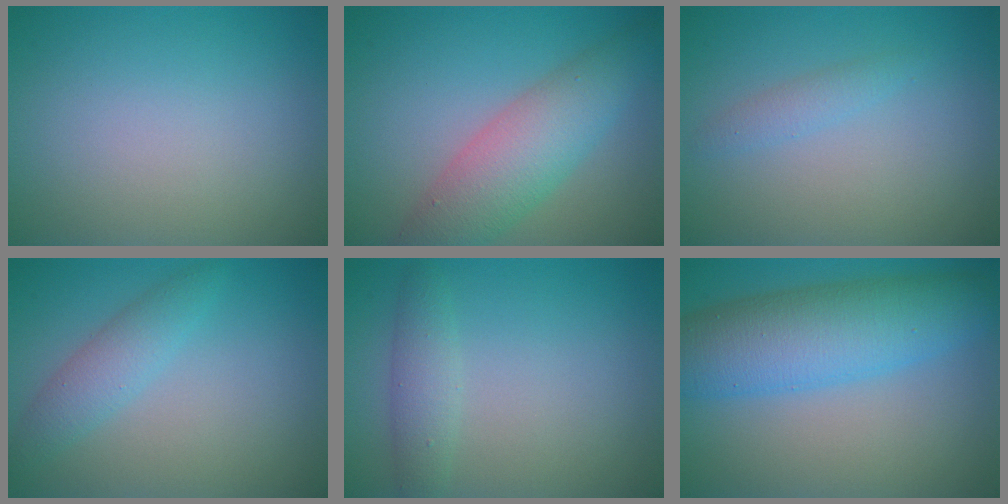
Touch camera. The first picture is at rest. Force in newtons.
{"total": 6.1, "press": 6.1, "slide": 0.3}
{"total": 1.3, "press": 1.3, "slide": 0.1}
{"total": 2.6, "press": 2.6, "slide": 0.0}
{"total": 2.1, "press": 2.1, "slide": 0.1}
{"total": 8.2, "press": 8.2, "slide": 0.2}